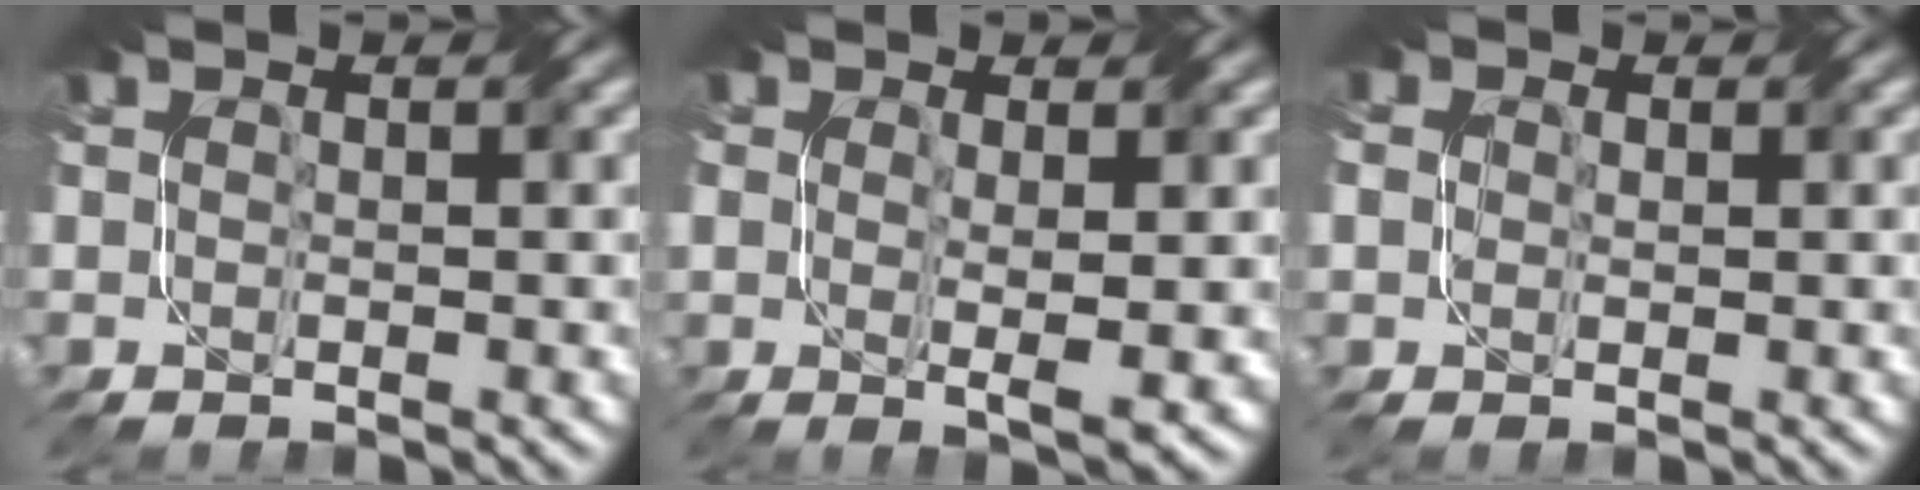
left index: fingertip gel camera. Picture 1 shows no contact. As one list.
[{"total": 2.8, "force": [0.5, 0.9, 2.6], "torque": [-0.050, -0.009, 0.013]}, {"total": 2.1, "force": [0.7, 1.6, 1.2], "torque": [-0.026, 0.003, 0.007]}]